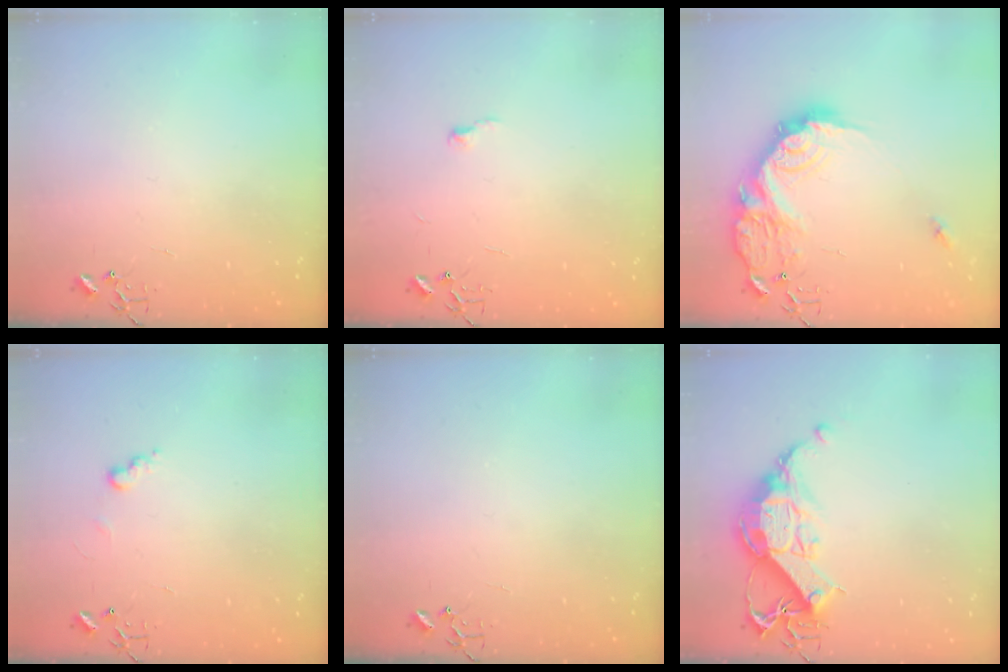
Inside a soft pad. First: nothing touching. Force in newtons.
{"total": 3.5, "press": 3.5, "slide": 0.4}
{"total": 21.1, "press": 21.0, "slide": 1.7}
{"total": 5.4, "press": 5.4, "slide": 0.7}
{"total": 0.0}
{"total": 13.9, "press": 13.9, "slide": 1.1}